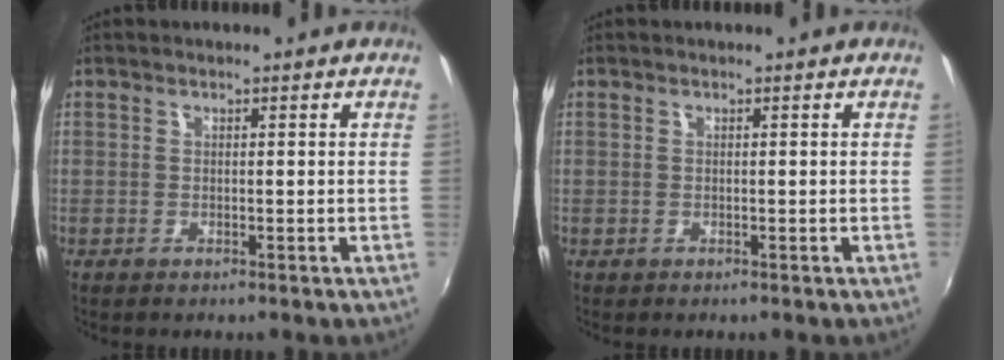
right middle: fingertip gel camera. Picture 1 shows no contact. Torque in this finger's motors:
{"motor_torque": [0.27, -0.23, 0.03, 0.02]}